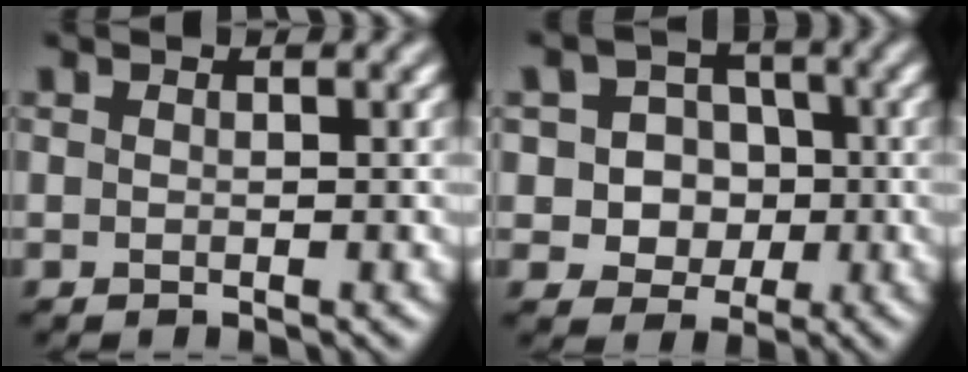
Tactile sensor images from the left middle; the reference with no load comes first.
{"total": 5.6, "force": [-0.2, 5.1, 2.4], "torque": [-0.022, 0.017, -0.027]}